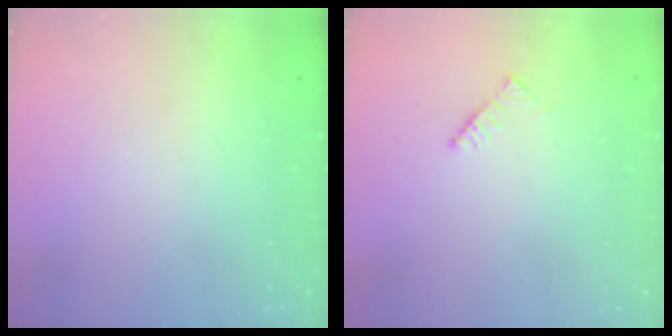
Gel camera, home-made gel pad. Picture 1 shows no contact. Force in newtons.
{"total": 2.9, "press": 2.9, "slide": 0.5}